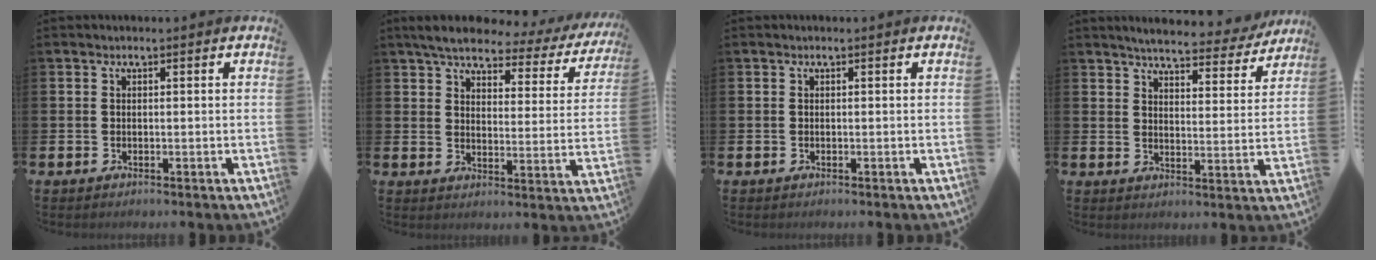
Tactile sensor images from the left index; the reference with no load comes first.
{"total": 4.9, "force": [4.1, 1.6, 2.3], "torque": [-0.061, -0.026, 0.061]}
{"total": 0.0}
{"total": 5.2, "force": [4.9, 0.8, 1.3], "torque": [-0.033, -0.034, 0.080]}